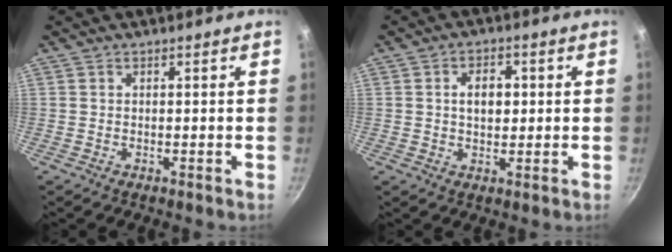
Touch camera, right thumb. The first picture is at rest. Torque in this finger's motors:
{"motor_torque": [0.04, 1.37, 0.67, -0.02, 0.18]}